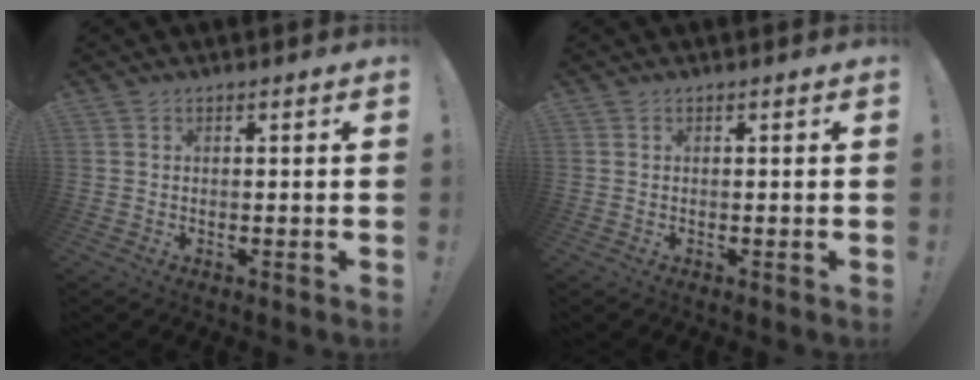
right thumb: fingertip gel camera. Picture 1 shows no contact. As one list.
[{"total": 0.0}]